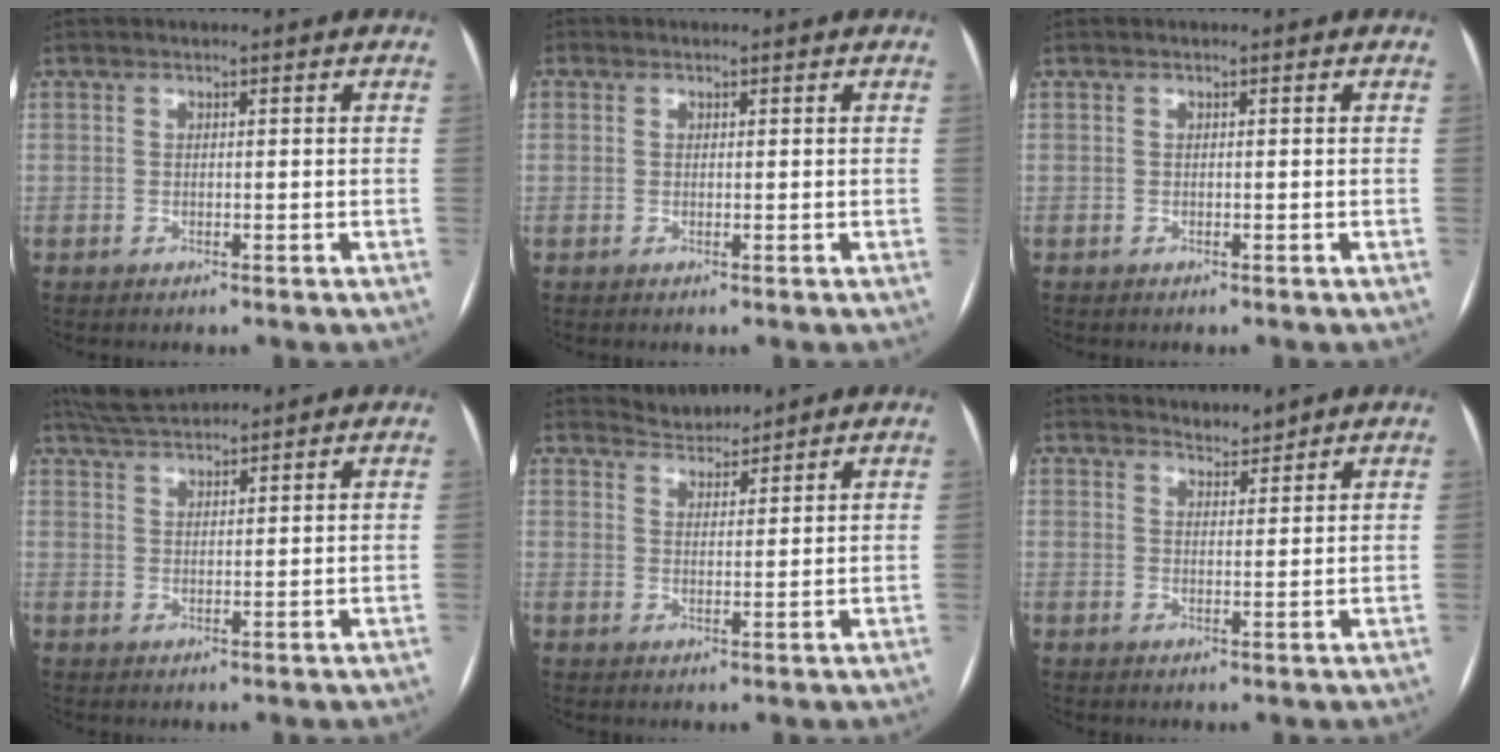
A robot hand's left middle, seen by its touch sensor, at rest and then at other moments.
{"total": 0.8, "force": [0.3, 0.8, 0.1], "torque": [0.003, 0.000, 0.001]}
{"total": 0.0}
{"total": 5.1, "force": [4.9, 0.3, 1.4], "torque": [-0.032, 0.026, 0.093]}
{"total": 3.2, "force": [3.1, 0.4, -0.6], "torque": [0.006, 0.009, 0.061]}
{"total": 2.3, "force": [2.3, 0.4, -0.2], "torque": [-0.001, 0.004, 0.039]}